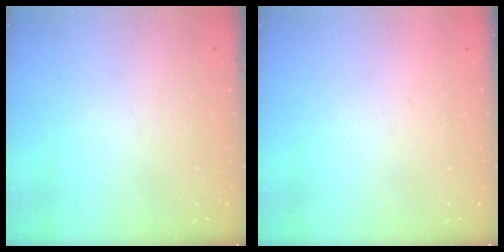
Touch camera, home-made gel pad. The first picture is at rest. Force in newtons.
{"total": 1.5, "press": 1.5, "slide": 0.1}